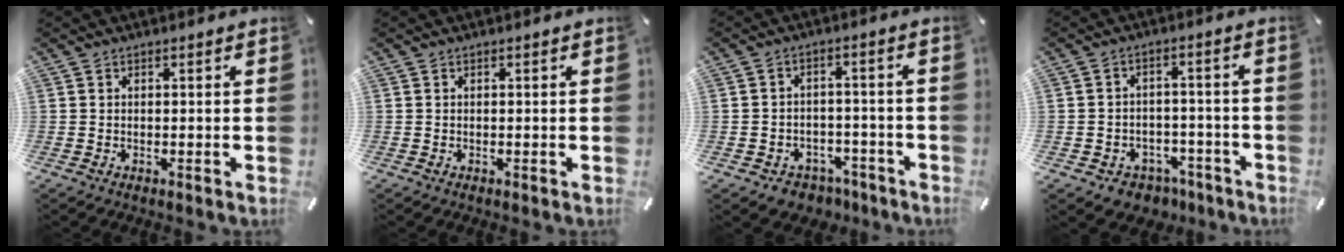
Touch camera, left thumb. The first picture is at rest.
{"total": 0.0}
{"total": 4.7, "force": [-2.6, 3.8, 0.9], "torque": [-0.015, 0.018, -0.047]}
{"total": 5.2, "force": [-2.7, 4.3, 1.1], "torque": [-0.019, 0.023, -0.047]}